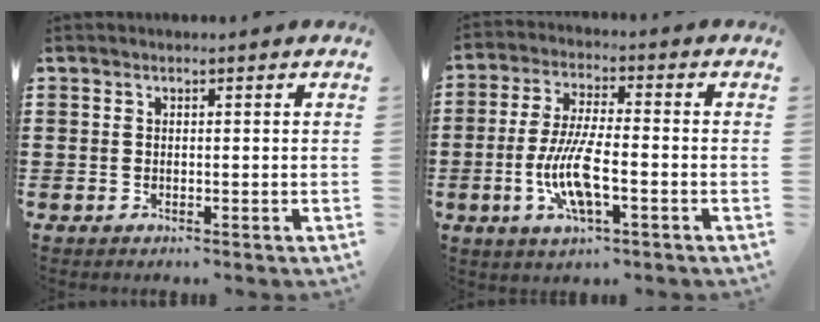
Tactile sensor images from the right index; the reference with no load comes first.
{"total": 9.1, "force": [-2.8, 2.5, 8.3], "torque": [-0.183, -0.014, -0.056]}